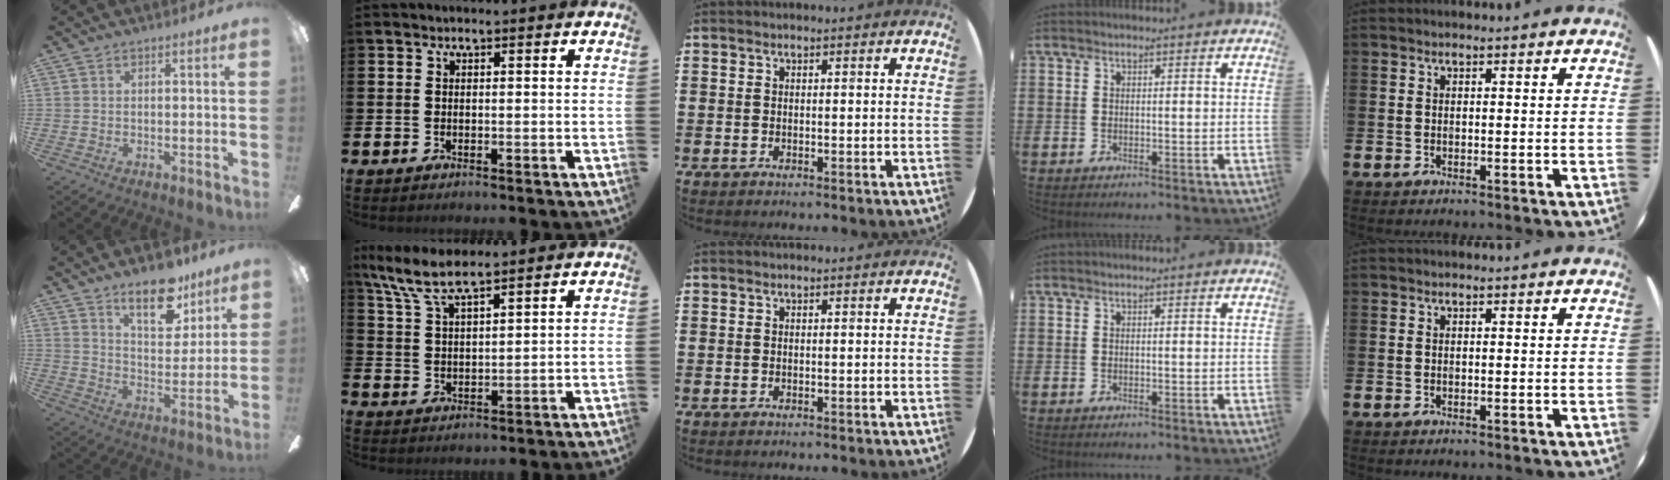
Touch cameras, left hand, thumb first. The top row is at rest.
{"thumb": {"total": 14.4, "force": [10.0, 6.5, 8.0], "torque": [-0.109, -0.053, 0.175]}, "index": {"total": 7.3, "force": [6.3, 1.4, 3.4], "torque": [-0.093, -0.015, 0.115]}}